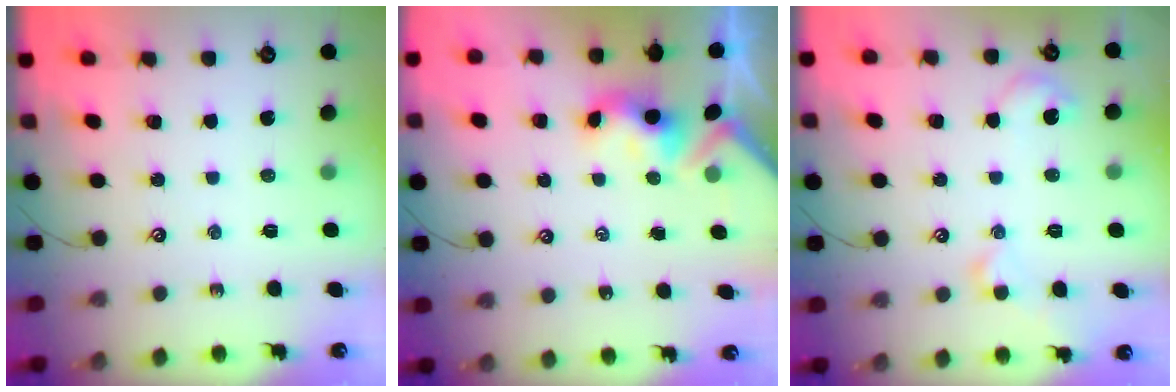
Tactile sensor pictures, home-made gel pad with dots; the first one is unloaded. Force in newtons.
{"total": 3.3, "press": 3.3, "slide": 0.3}
{"total": 2.7, "press": 2.7, "slide": 0.0}